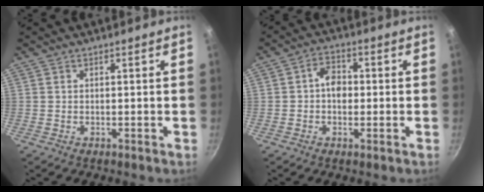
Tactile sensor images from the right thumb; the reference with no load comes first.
{"total": 5.0, "force": [-0.1, 3.7, 3.4], "torque": [-0.036, 0.011, -0.010]}